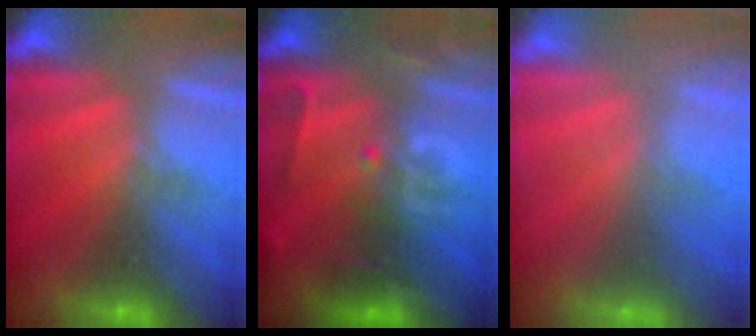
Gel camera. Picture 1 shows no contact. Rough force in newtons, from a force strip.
{"total": 2.9}
{"total": 6.5}